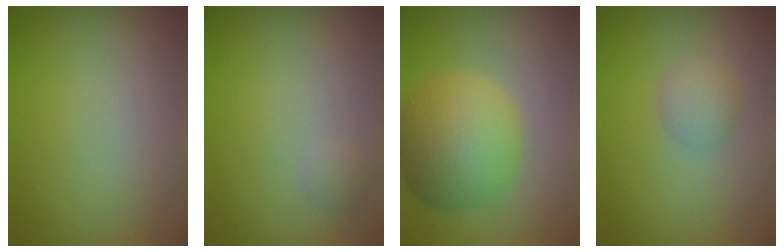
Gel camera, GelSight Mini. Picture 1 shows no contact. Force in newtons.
{"total": 0.7, "press": 0.7, "slide": 0.0}
{"total": 8.1, "press": 8.1, "slide": 0.1}
{"total": 1.7, "press": 1.7, "slide": 0.1}